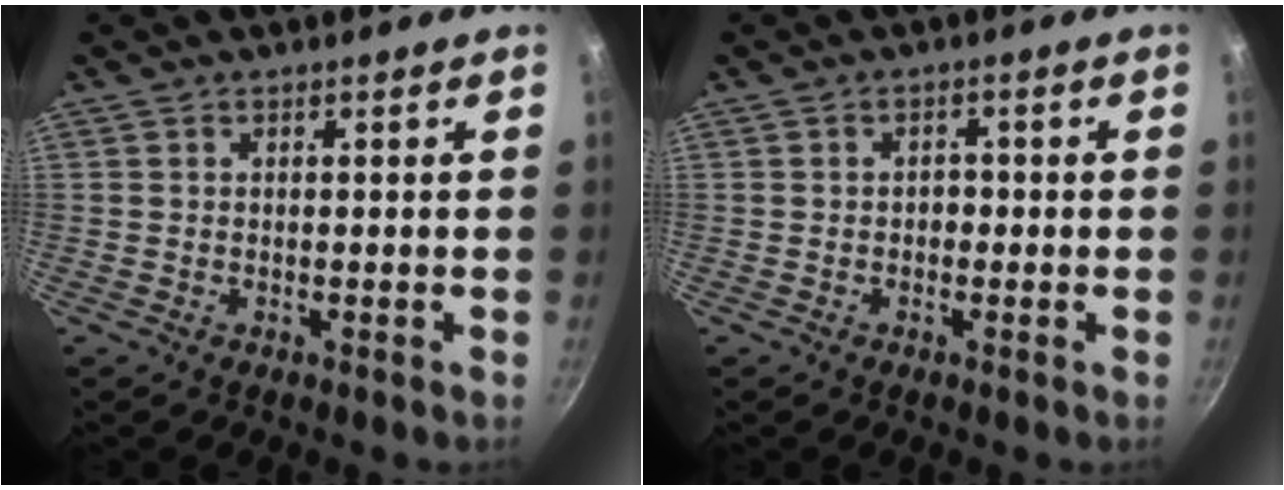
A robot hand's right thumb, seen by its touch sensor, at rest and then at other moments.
{"total": 1.7, "force": [-0.4, 1.3, 1.0], "torque": [-0.007, 0.009, -0.008]}